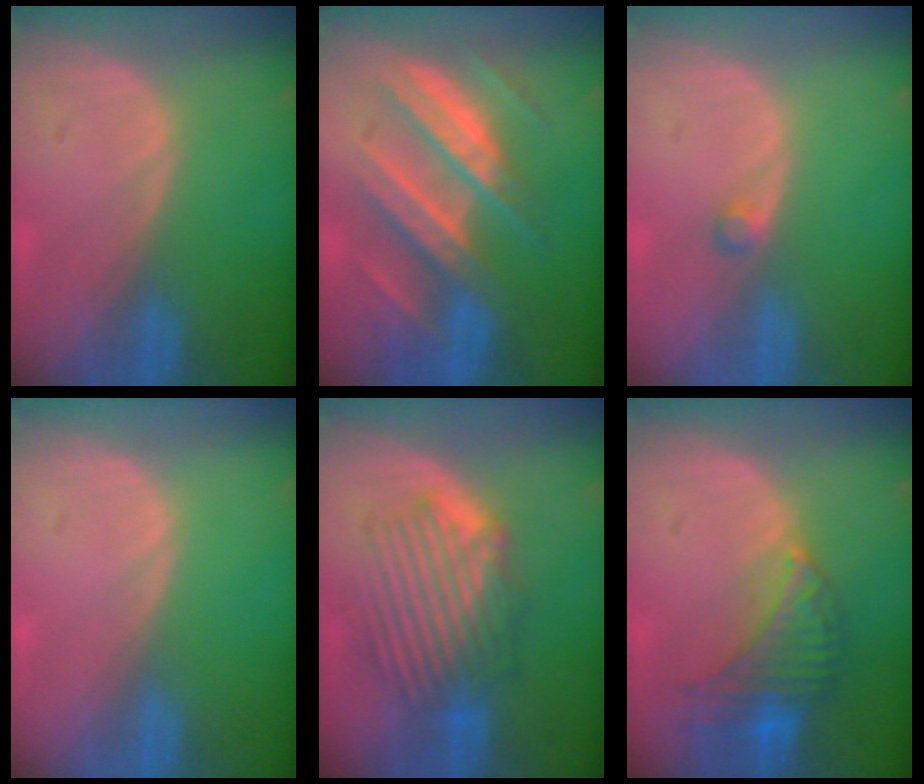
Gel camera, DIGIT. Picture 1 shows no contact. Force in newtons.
{"total": 10.2, "press": 10.2, "slide": 1.0}
{"total": 1.2, "press": 1.2, "slide": 0.2}
{"total": 0.0}
{"total": 8.9, "press": 8.3, "slide": 3.2}
{"total": 8.0, "press": 7.1, "slide": 3.8}